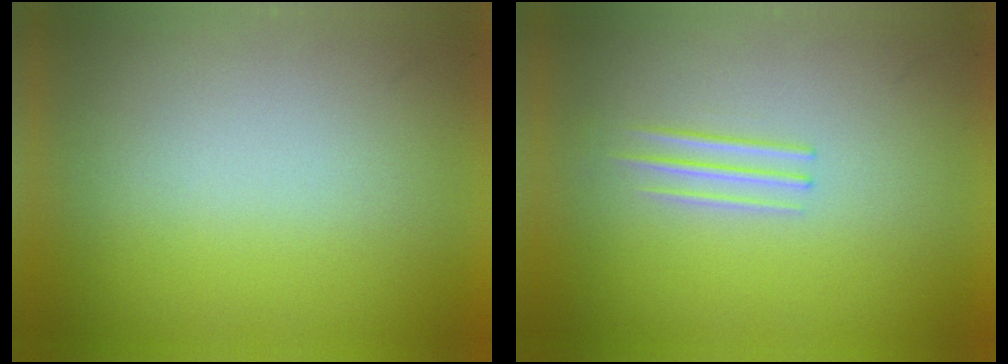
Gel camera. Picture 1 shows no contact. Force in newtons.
{"total": 1.3}